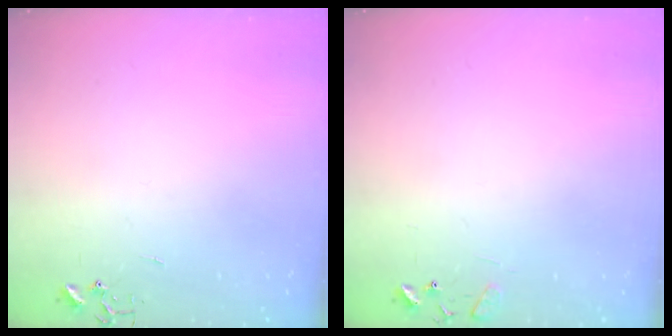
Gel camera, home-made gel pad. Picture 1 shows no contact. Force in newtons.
{"total": 7.7, "press": 7.7, "slide": 0.6}